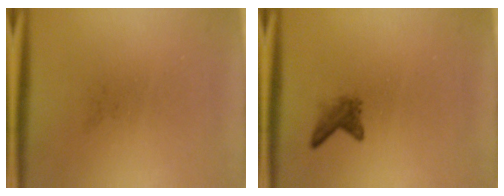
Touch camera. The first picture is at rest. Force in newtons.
{"total": 1.7}